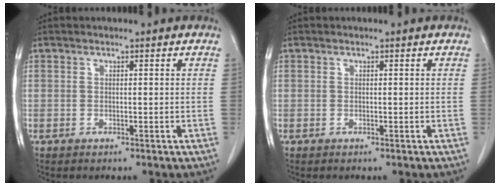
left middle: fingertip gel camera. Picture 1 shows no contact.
{"total": 0.0}